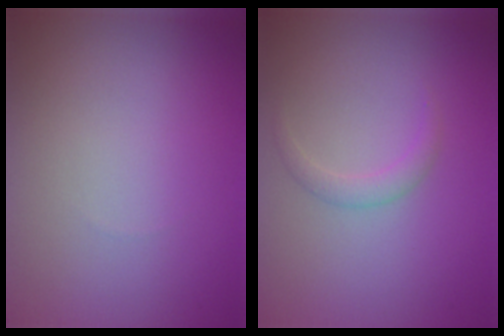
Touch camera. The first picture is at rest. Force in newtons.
{"total": 1.2, "press": 1.2, "slide": 0.1}